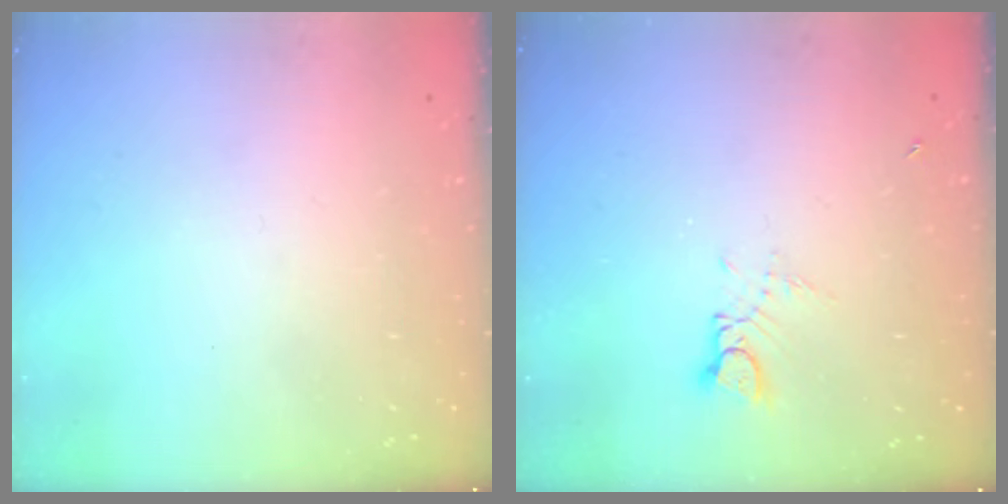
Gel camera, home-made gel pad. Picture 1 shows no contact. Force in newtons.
{"total": 3.2, "press": 3.2, "slide": 0.2}